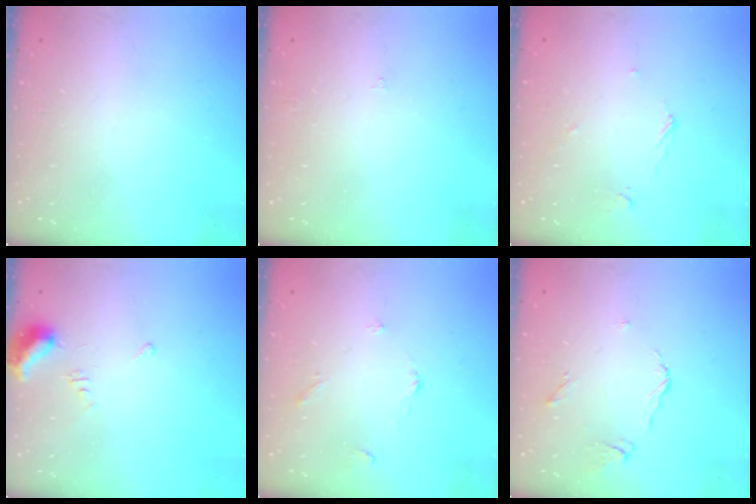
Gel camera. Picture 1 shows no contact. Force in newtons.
{"total": 1.6, "press": 1.5, "slide": 0.4}
{"total": 3.7, "press": 3.7, "slide": 0.5}
{"total": 5.1, "press": 5.1, "slide": 0.6}
{"total": 2.9, "press": 2.9, "slide": 0.5}
{"total": 5.0, "press": 5.0, "slide": 0.3}